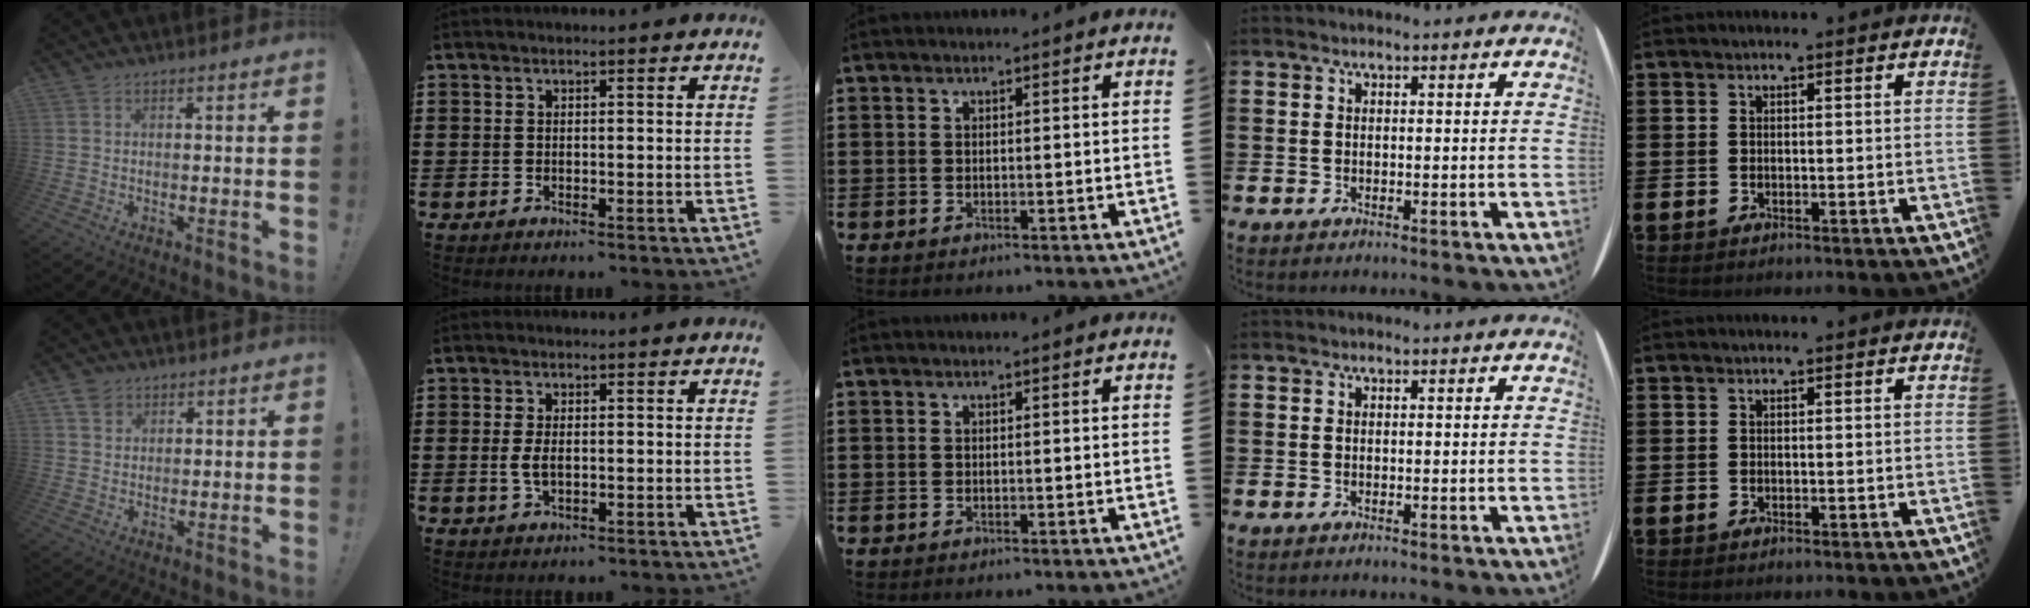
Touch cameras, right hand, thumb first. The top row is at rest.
{"thumb": {"total": 3.6, "force": [2.4, 2.5, 1.1], "torque": [-0.014, -0.007, 0.044]}, "index": {"total": 2.8, "force": [-0.1, 1.4, 2.4], "torque": [-0.062, -0.002, -0.007]}}